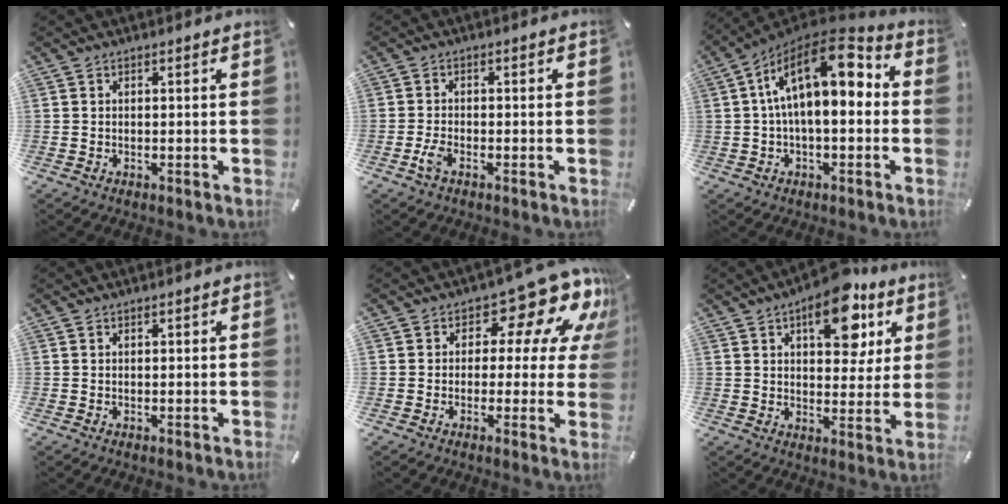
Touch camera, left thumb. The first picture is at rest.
{"total": 2.7, "force": [-1.4, 1.0, 2.0], "torque": [-0.054, -0.003, -0.032]}
{"total": 16.9, "force": [3.6, 8.2, 14.3], "torque": [-0.235, -0.021, 0.058]}
{"total": 0.0}
{"total": 14.6, "force": [7.8, 7.5, 9.7], "torque": [-0.132, -0.058, 0.129]}
{"total": 14.8, "force": [7.3, 7.7, 10.3], "torque": [-0.123, -0.026, 0.119]}